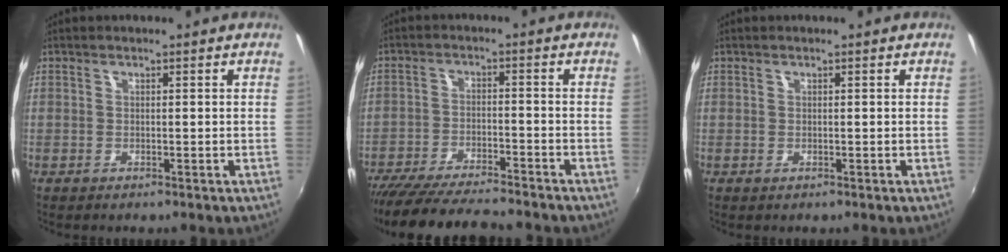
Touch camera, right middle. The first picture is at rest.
{"total": 14.9, "force": [-13.3, 1.9, 6.5], "torque": [-0.135, -0.024, -0.216]}
{"total": 0.0}